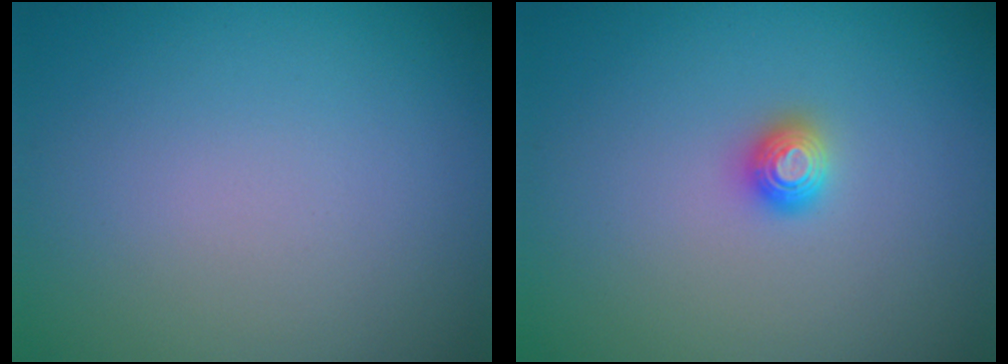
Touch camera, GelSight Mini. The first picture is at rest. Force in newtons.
{"total": 1.1, "press": 1.1, "slide": 0.0}